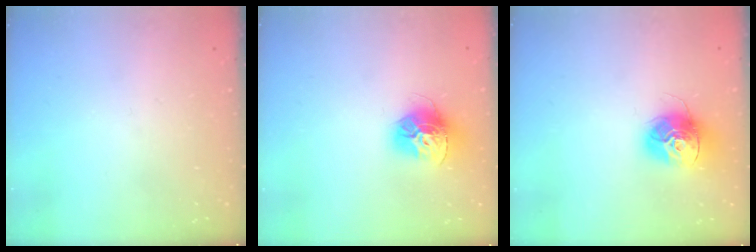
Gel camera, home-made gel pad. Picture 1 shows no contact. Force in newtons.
{"total": 13.9, "press": 13.8, "slide": 1.4}
{"total": 14.6, "press": 14.5, "slide": 1.4}